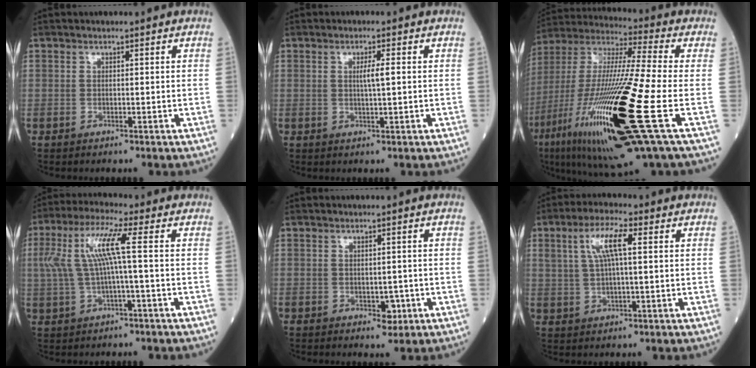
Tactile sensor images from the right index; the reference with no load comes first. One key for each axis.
{"total": 2.4, "fx": 0.3, "fy": 0.0, "fz": 2.4, "tx": -0.042, "ty": 0.000, "tz": 0.006}
{"total": 27.9, "fx": -9.3, "fy": 2.1, "fz": 26.2, "tx": -0.532, "ty": -0.058, "tz": -0.172}
{"total": 8.2, "fx": 0.9, "fy": 0.2, "fz": 8.2, "tx": -0.179, "ty": 0.028, "tz": 0.019}
{"total": 2.1, "fx": -0.6, "fy": 1.3, "fz": 1.5, "tx": -0.015, "ty": 0.001, "tz": -0.004}
{"total": 6.9, "fx": 2.2, "fy": 1.3, "fz": 6.4, "tx": -0.130, "ty": 0.015, "tz": 0.043}